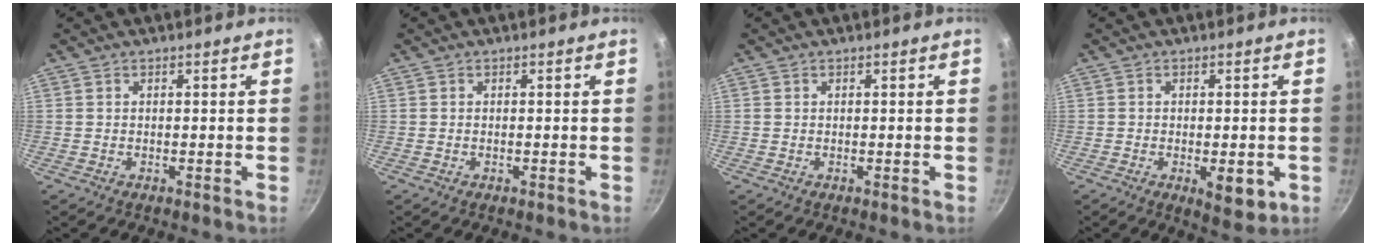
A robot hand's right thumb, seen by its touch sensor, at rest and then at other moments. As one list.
[{"total": 0.0}, {"total": 0.0}, {"total": 6.1, "force": [-1.6, 2.8, 5.2], "torque": [-0.055, -0.003, -0.016]}]